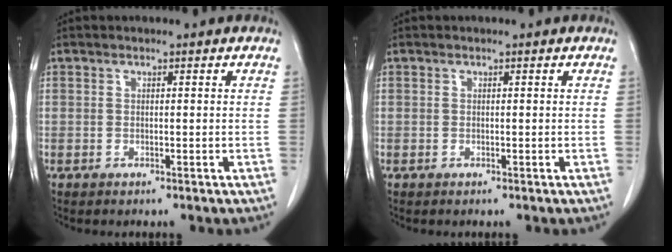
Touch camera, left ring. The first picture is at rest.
{"total": 0.0}